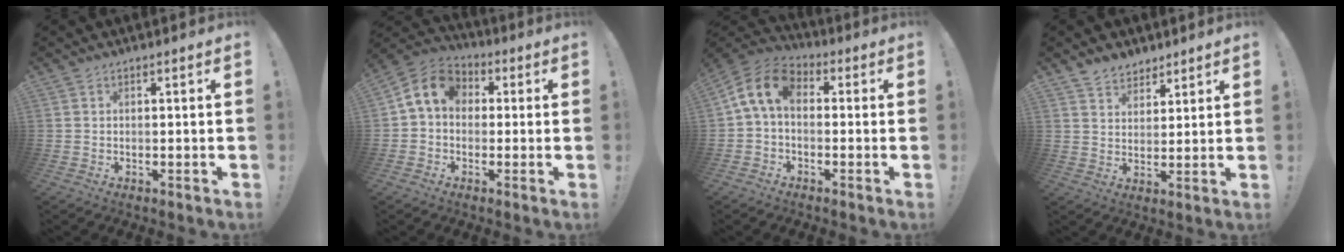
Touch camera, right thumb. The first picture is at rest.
{"total": 9.3, "force": [1.3, 7.4, 5.5], "torque": [-0.102, 0.018, 0.030]}
{"total": 10.3, "force": [1.5, 6.2, 8.1], "torque": [-0.171, 0.016, 0.033]}
{"total": 6.1, "force": [5.1, 3.3, 0.6], "torque": [-0.009, -0.038, 0.097]}